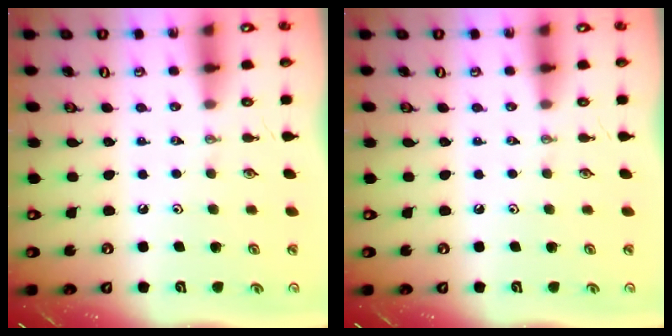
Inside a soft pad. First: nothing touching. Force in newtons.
{"total": 0.0}